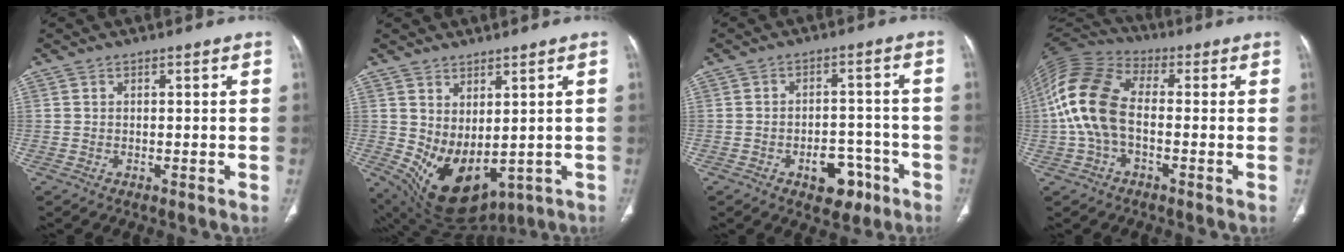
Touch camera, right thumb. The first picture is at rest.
{"total": 12.0, "force": [-0.4, 7.0, 9.8], "torque": [-0.157, -0.016, 0.033]}
{"total": 7.5, "force": [-4.0, 4.7, 4.4], "torque": [-0.033, 0.035, -0.049]}
{"total": 14.1, "force": [-0.9, 8.5, 11.3], "torque": [-0.246, 0.032, -0.023]}